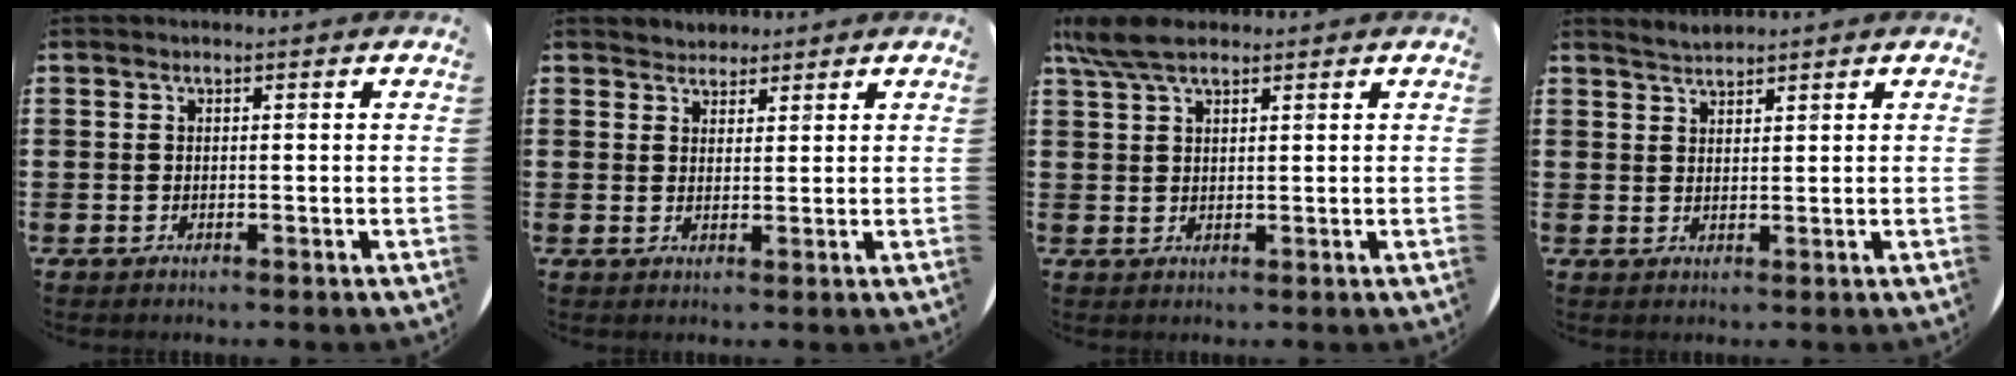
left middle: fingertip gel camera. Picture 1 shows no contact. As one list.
[{"total": 2.1, "force": [2.0, 0.7, -0.3], "torque": [0.002, 0.004, 0.039]}, {"total": 4.9, "force": [3.7, 1.6, 2.9], "torque": [-0.064, 0.002, 0.068]}, {"total": 1.8, "force": [1.8, 0.0, -0.1], "torque": [0.000, 0.002, 0.036]}]